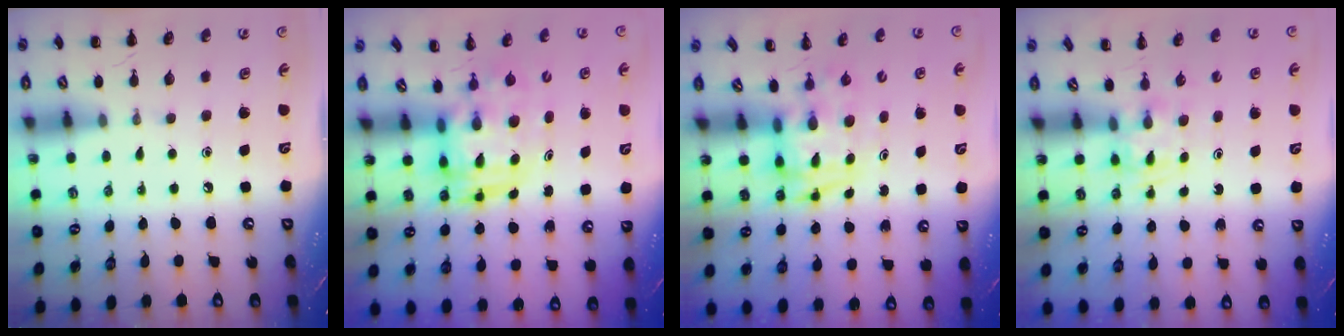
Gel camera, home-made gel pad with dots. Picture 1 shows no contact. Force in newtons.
{"total": 3.5, "press": 3.4, "slide": 0.7}
{"total": 3.3, "press": 3.2, "slide": 0.7}
{"total": 1.5, "press": 1.4, "slide": 0.7}